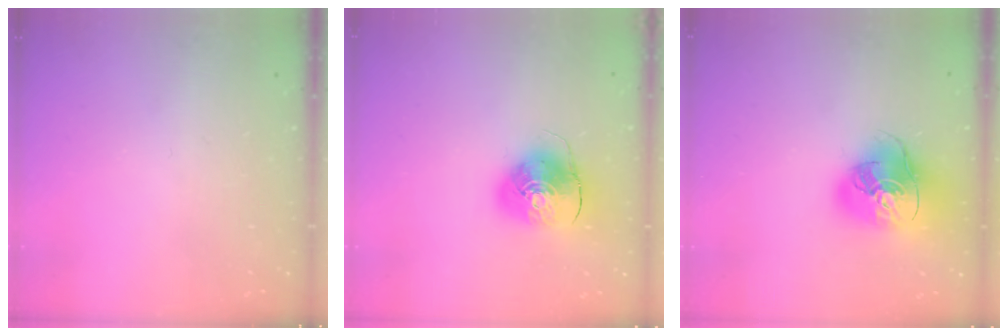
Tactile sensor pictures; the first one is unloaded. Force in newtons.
{"total": 9.7, "press": 9.6, "slide": 1.4}
{"total": 19.6, "press": 19.4, "slide": 2.7}